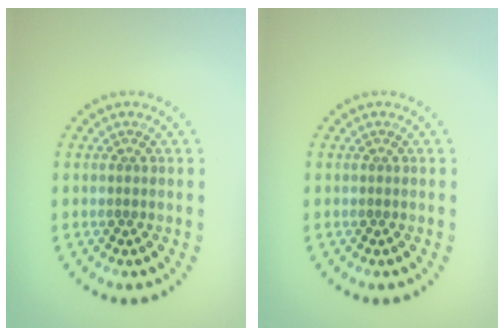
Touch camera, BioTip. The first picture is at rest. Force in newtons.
{"total": 0.0}